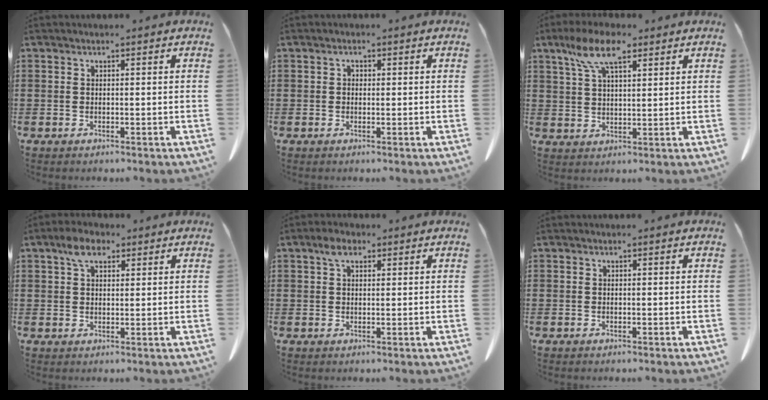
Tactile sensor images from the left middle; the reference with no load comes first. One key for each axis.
{"total": 0.8, "fx": 0.0, "fy": 0.6, "fz": 0.4, "tx": -0.010, "ty": 0.004, "tz": -0.001}
{"total": 8.0, "fx": 4.9, "fy": 2.7, "fz": 5.7, "tx": -0.125, "ty": 0.007, "tz": 0.088}
{"total": 4.6, "fx": 2.8, "fy": 2.2, "fz": 2.9, "tx": -0.057, "ty": 0.007, "tz": 0.048}
{"total": 3.1, "fx": 1.7, "fy": 1.6, "fz": 2.1, "tx": -0.047, "ty": 0.009, "tz": 0.029}
{"total": 0.0}